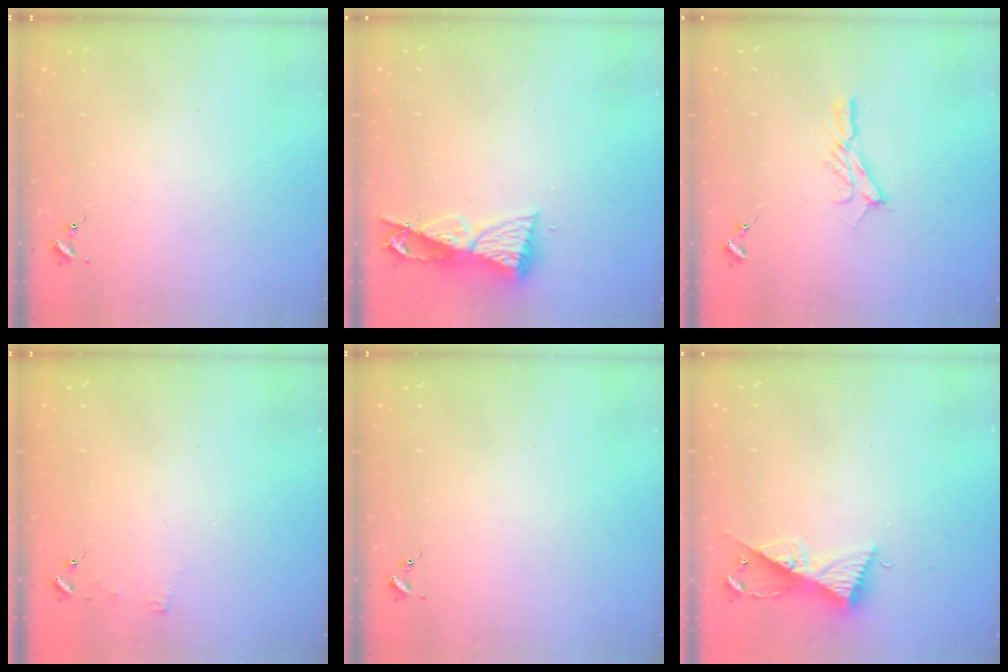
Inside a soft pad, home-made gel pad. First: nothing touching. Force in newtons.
{"total": 8.7, "press": 8.6, "slide": 1.0}
{"total": 8.3, "press": 8.3, "slide": 0.6}
{"total": 3.4, "press": 3.3, "slide": 0.3}
{"total": 0.0}
{"total": 9.8, "press": 9.8, "slide": 0.2}